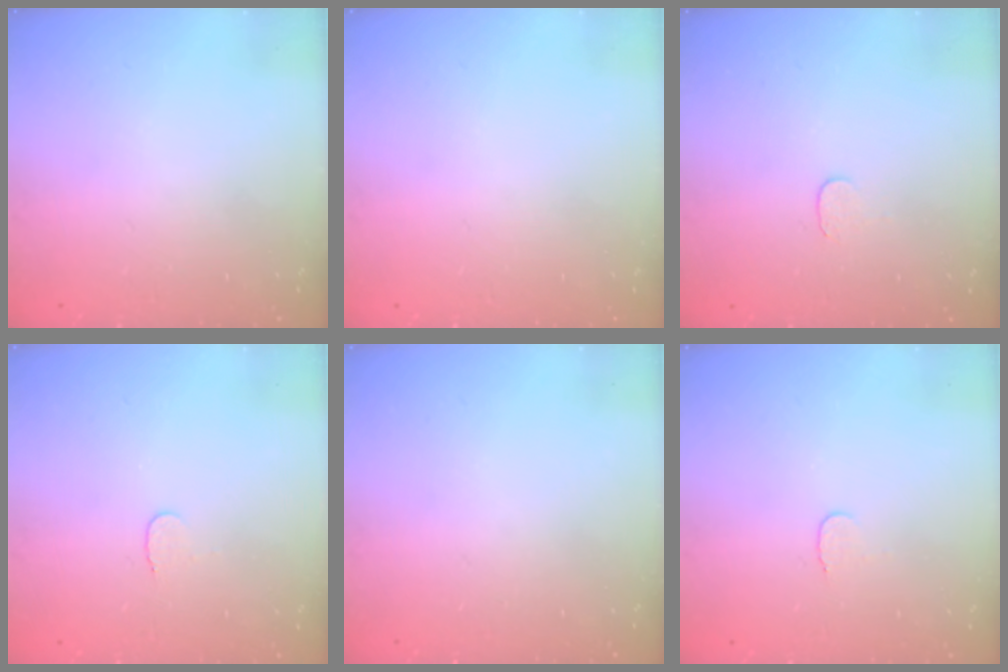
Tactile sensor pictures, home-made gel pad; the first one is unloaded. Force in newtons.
{"total": 0.0}
{"total": 3.7, "press": 3.7, "slide": 0.4}
{"total": 3.5, "press": 3.5, "slide": 0.4}
{"total": 0.0}
{"total": 3.6, "press": 3.6, "slide": 0.4}